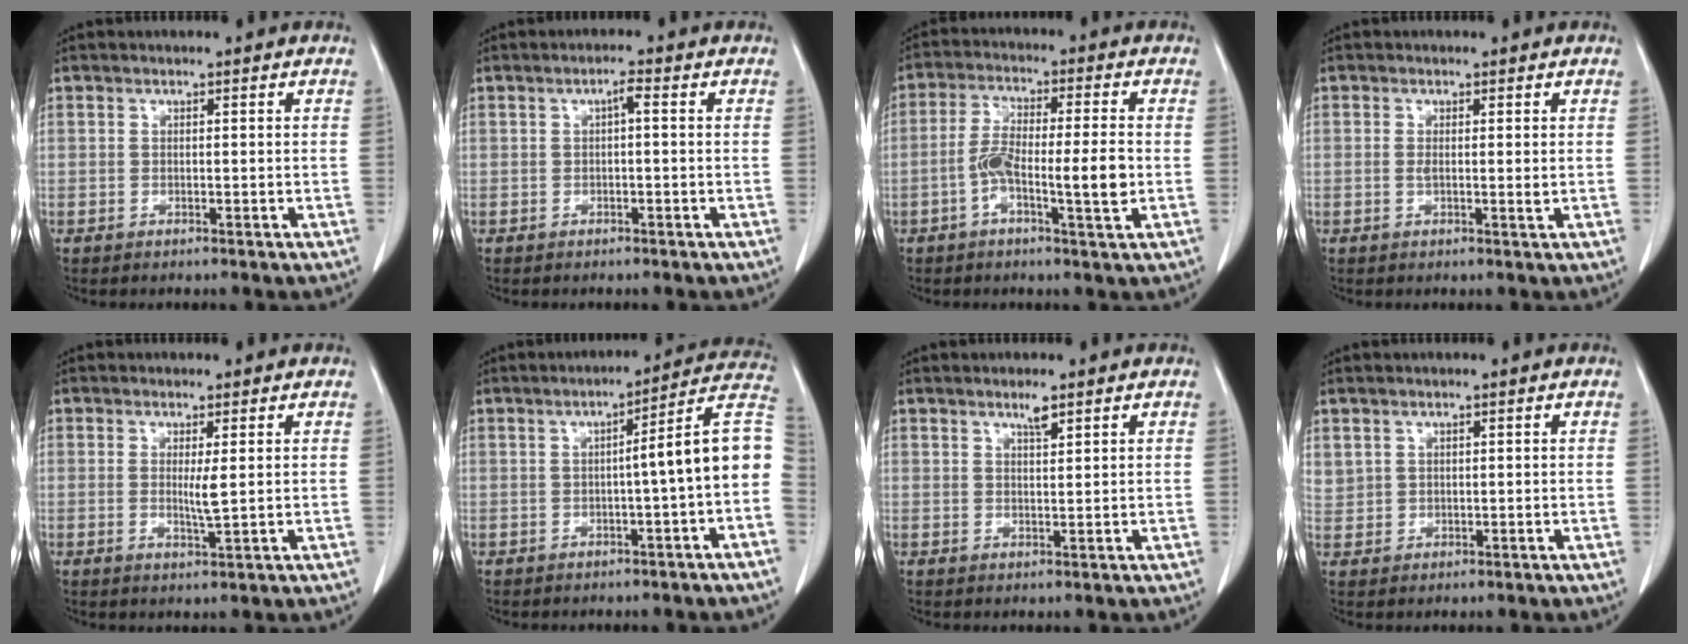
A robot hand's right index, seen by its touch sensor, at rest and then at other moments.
{"total": 1.5, "force": [0.1, 0.2, 1.5], "torque": [-0.023, 0.005, 0.002]}
{"total": 8.8, "force": [-1.8, 1.2, 8.5], "torque": [-0.154, 0.010, -0.033]}
{"total": 1.5, "force": [0.2, 0.3, 1.5], "torque": [-0.025, -0.002, 0.007]}
{"total": 2.4, "force": [0.5, 0.0, 2.3], "torque": [-0.042, -0.006, 0.013]}
{"total": 9.9, "force": [-1.0, -0.6, 9.8], "torque": [-0.119, 0.027, -0.022]}
{"total": 1.8, "force": [1.4, 0.2, 1.2], "torque": [-0.025, 0.000, 0.025]}
{"total": 2.7, "force": [1.6, 2.2, 0.4], "torque": [-0.001, 0.009, 0.039]}